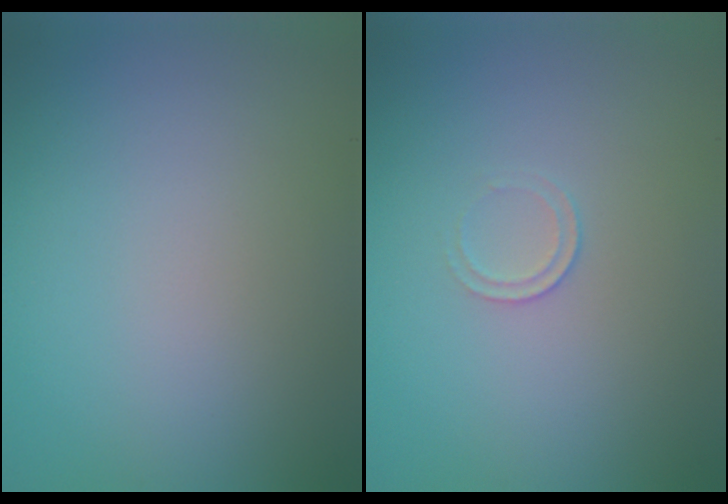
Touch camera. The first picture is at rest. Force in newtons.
{"total": 0.7, "press": 0.3, "slide": 0.6}